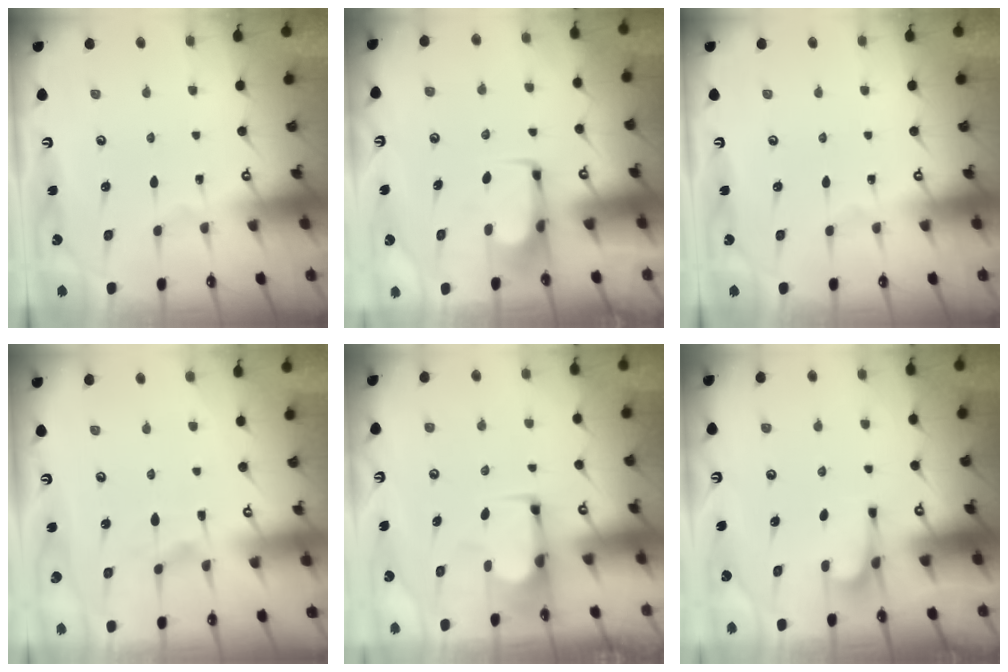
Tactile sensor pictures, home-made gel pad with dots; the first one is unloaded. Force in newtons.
{"total": 1.7, "press": 1.6, "slide": 0.5}
{"total": 0.0}
{"total": 2.9, "press": 2.8, "slide": 1.0}
{"total": 2.0, "press": 1.7, "slide": 1.0}
{"total": 1.2, "press": 1.2, "slide": 0.5}